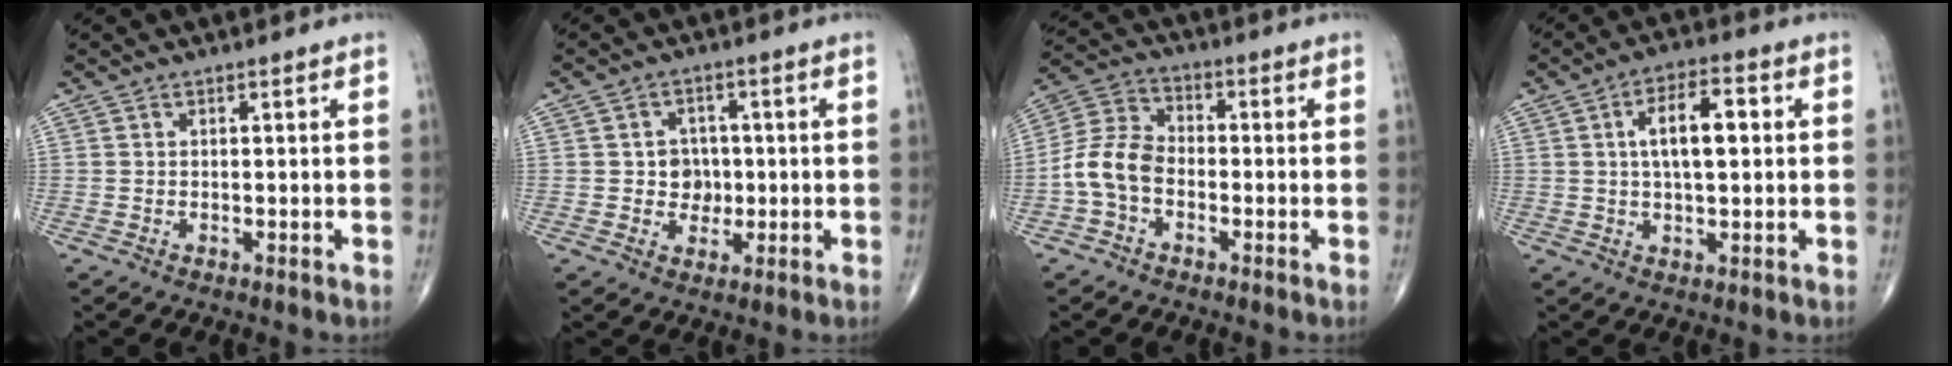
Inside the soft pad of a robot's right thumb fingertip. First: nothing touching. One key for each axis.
{"total": 4.8, "fx": -0.1, "fy": 4.3, "fz": 2.1, "tx": 0.001, "ty": 0.006, "tz": -0.002}
{"total": 8.6, "fx": -2.5, "fy": 5.9, "fz": 5.7, "tx": -0.108, "ty": 0.031, "tz": -0.062}
{"total": 9.0, "fx": 1.4, "fy": 3.9, "fz": 8.0, "tx": -0.121, "ty": 0.013, "tz": 0.019}